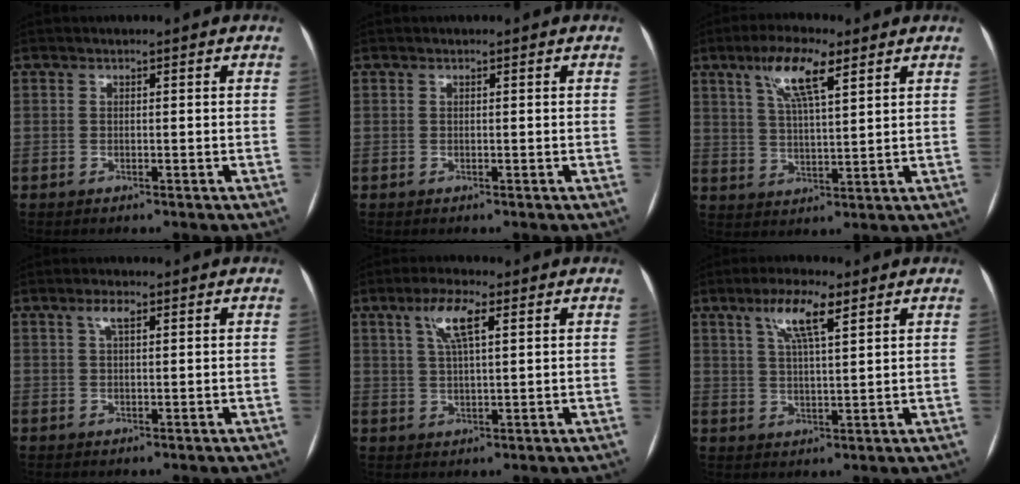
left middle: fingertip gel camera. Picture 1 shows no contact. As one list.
[{"total": 0.0}, {"total": 8.9, "force": [4.9, 1.7, 7.2], "torque": [-0.139, 0.011, 0.089]}, {"total": 2.4, "force": [1.3, 0.6, 2.0], "torque": [-0.041, 0.008, 0.024]}, {"total": 6.1, "force": [2.8, 1.2, 5.3], "torque": [-0.106, 0.011, 0.052]}, {"total": 7.3, "force": [4.0, 1.2, 6.0], "torque": [-0.118, 0.009, 0.072]}]